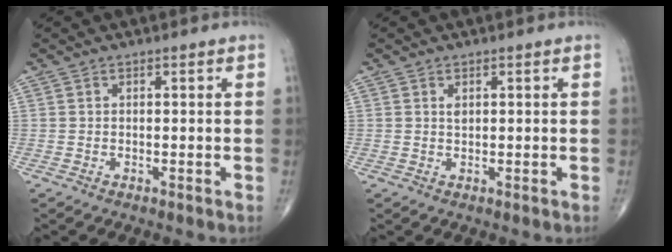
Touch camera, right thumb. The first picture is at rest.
{"total": 1.1, "force": [0.5, 0.6, 0.8], "torque": [-0.008, -0.001, 0.009]}